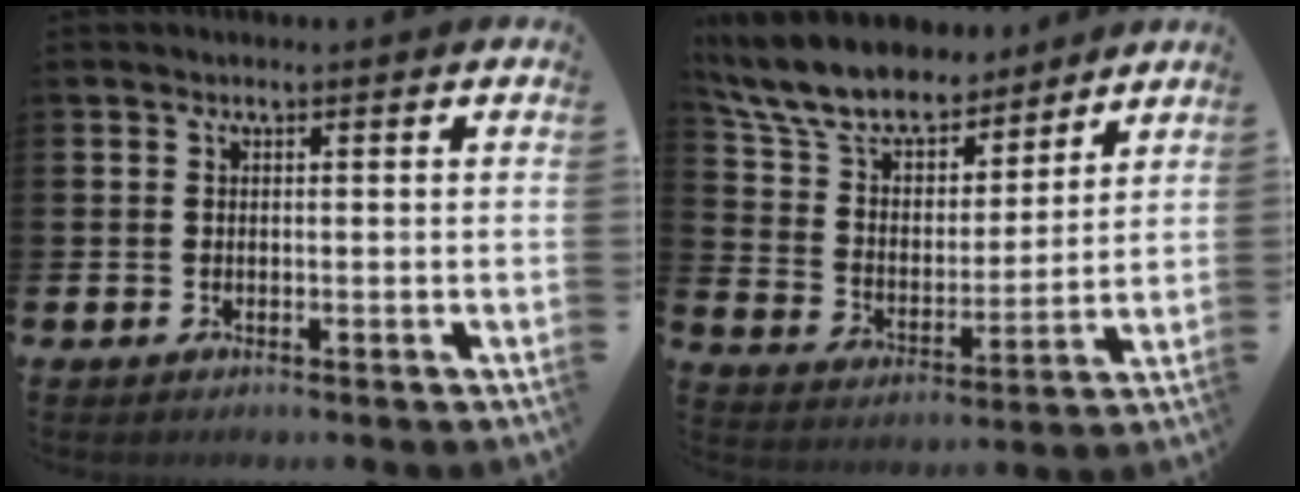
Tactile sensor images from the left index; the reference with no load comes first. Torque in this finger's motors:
{"motor_torque": [2.14, 0.00, 1.05, 0.21]}